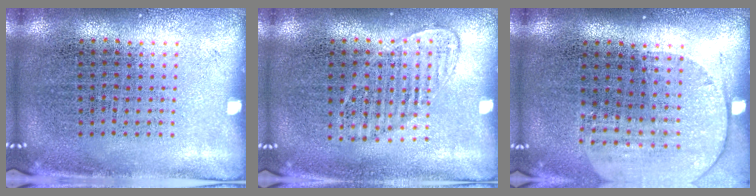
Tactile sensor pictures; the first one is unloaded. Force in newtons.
{"total": 1.1, "press": 1.0, "slide": 0.5}
{"total": 1.7, "press": 1.5, "slide": 0.7}